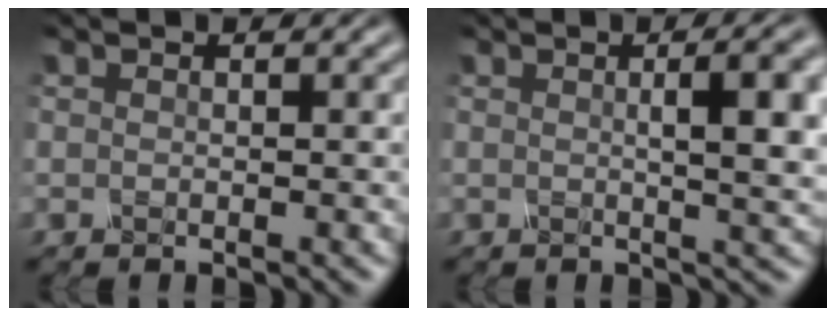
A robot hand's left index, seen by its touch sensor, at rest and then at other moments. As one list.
[{"total": 7.0, "force": [1.2, 2.2, 6.6], "torque": [-0.052, 0.016, 0.010]}]